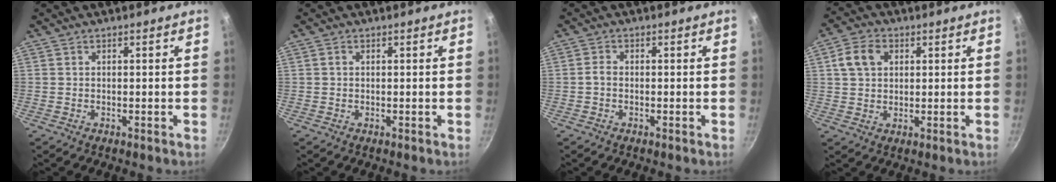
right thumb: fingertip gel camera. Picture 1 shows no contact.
{"total": 0.5, "force": [0.1, 0.4, 0.3], "torque": [-0.005, 0.000, 0.001]}
{"total": 1.5, "force": [-0.4, 1.0, 1.0], "torque": [-0.017, 0.002, -0.011]}
{"total": 6.6, "force": [2.0, 4.9, 4.0], "torque": [-0.063, 0.005, 0.036]}